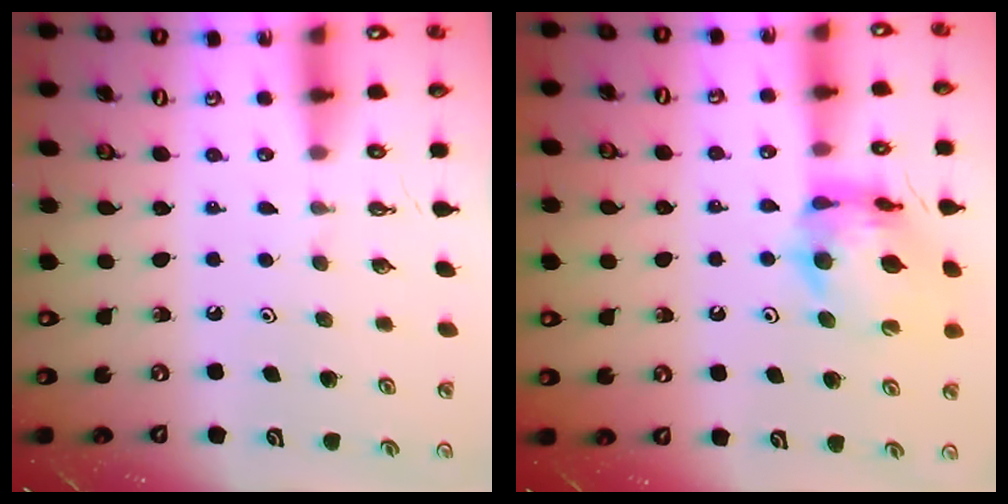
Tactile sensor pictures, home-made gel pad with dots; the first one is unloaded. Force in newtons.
{"total": 13.6, "press": 13.5, "slide": 1.5}